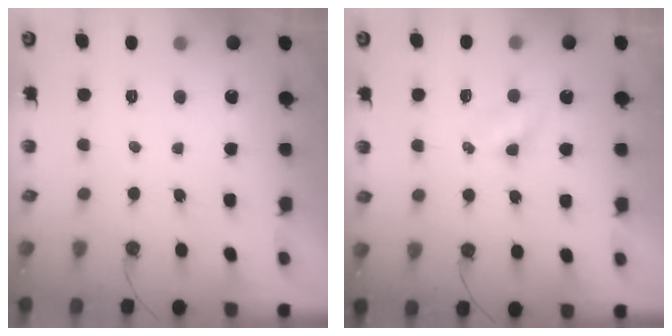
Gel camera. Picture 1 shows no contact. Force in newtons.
{"total": 2.9, "press": 2.9, "slide": 0.3}